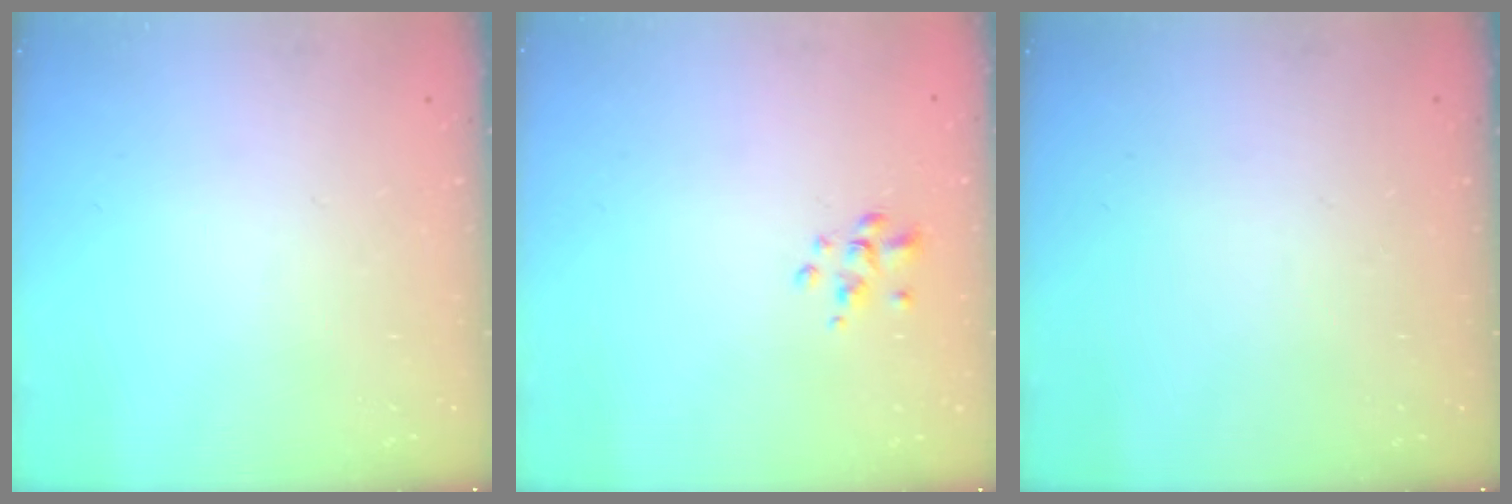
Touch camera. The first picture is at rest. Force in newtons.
{"total": 1.5, "press": 1.5, "slide": 0.5}
{"total": 0.0}